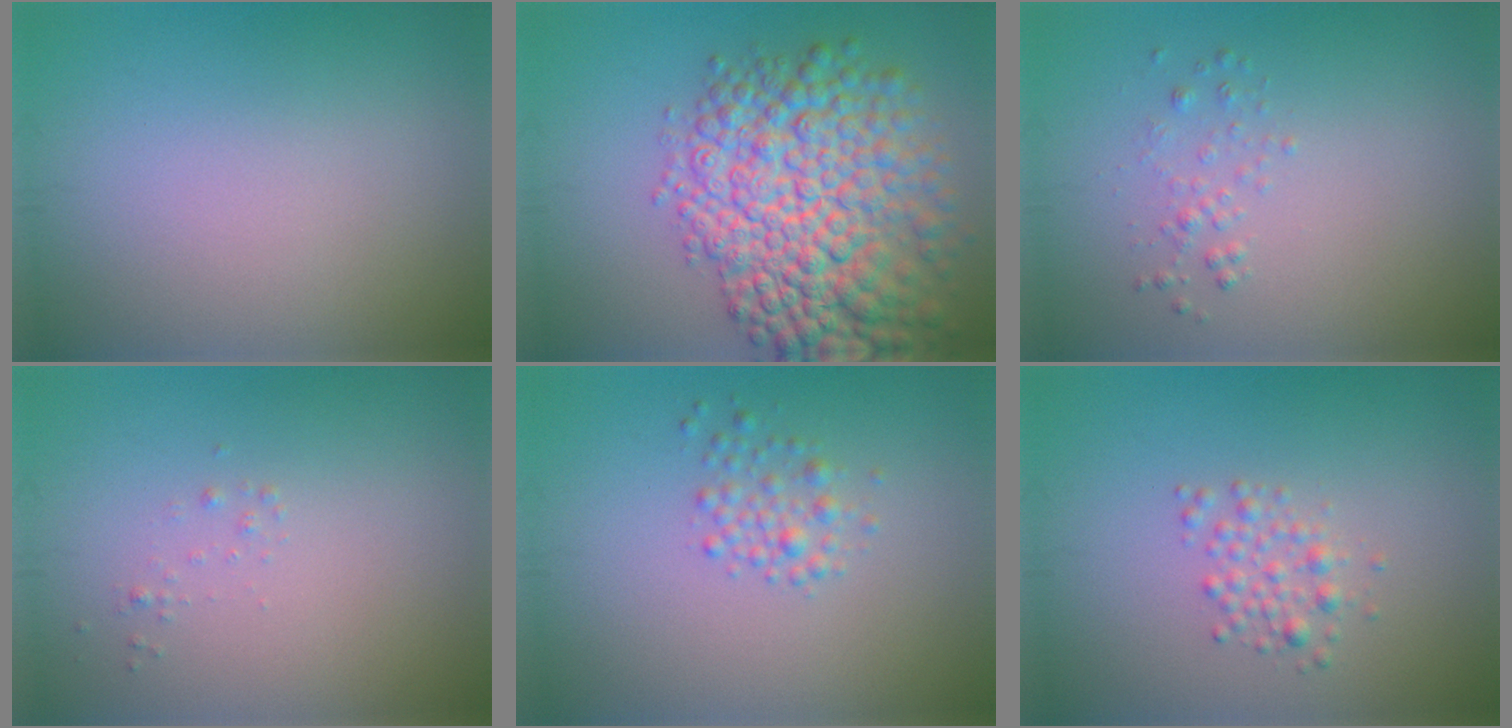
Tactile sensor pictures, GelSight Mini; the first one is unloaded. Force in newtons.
{"total": 10.9, "press": 10.9, "slide": 0.3}
{"total": 1.0, "press": 1.0, "slide": 0.0}
{"total": 0.5, "press": 0.5, "slide": 0.0}
{"total": 1.7, "press": 1.7, "slide": 0.1}
{"total": 1.7, "press": 1.7, "slide": 0.0}